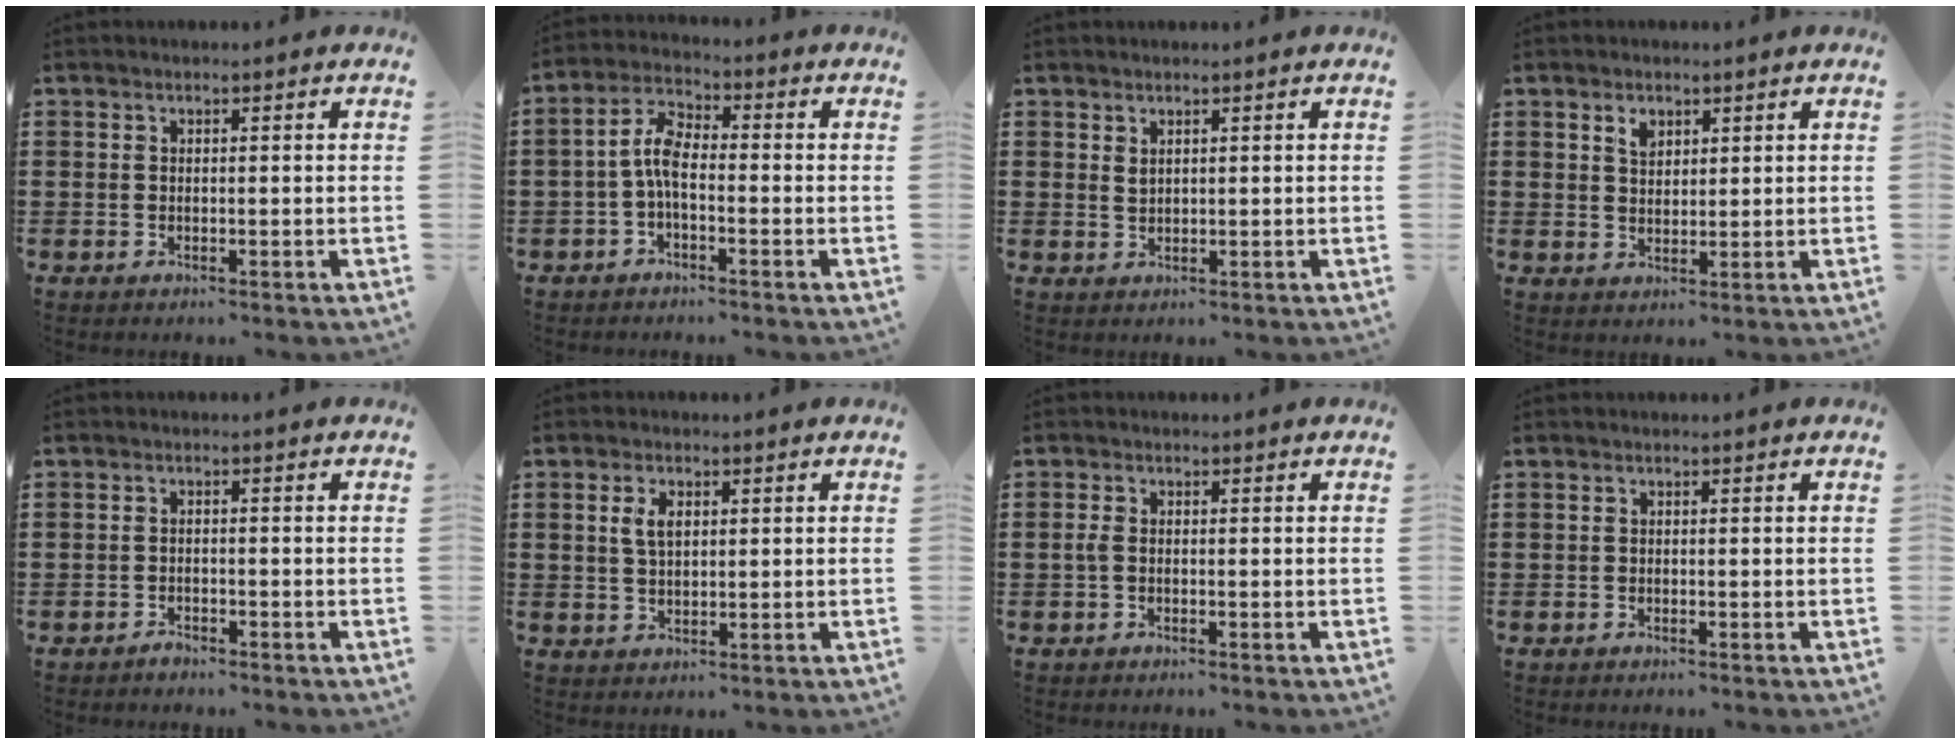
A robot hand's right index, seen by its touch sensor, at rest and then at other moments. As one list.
[{"total": 5.4, "force": [-1.2, 2.1, 4.8], "torque": [-0.109, 0.005, -0.029]}, {"total": 1.4, "force": [1.1, 0.7, 0.5], "torque": [-0.012, 0.003, 0.021]}, {"total": 2.5, "force": [1.6, 1.5, 1.2], "torque": [-0.020, 0.000, 0.029]}, {"total": 1.0, "force": [-0.9, 0.3, 0.2], "torque": [-0.007, 0.000, -0.020]}, {"total": 3.3, "force": [1.1, 1.8, 2.6], "torque": [-0.057, 0.009, 0.018]}, {"total": 1.4, "force": [-0.2, 0.5, 1.3], "torque": [-0.032, -0.001, -0.008]}, {"total": 0.0}]